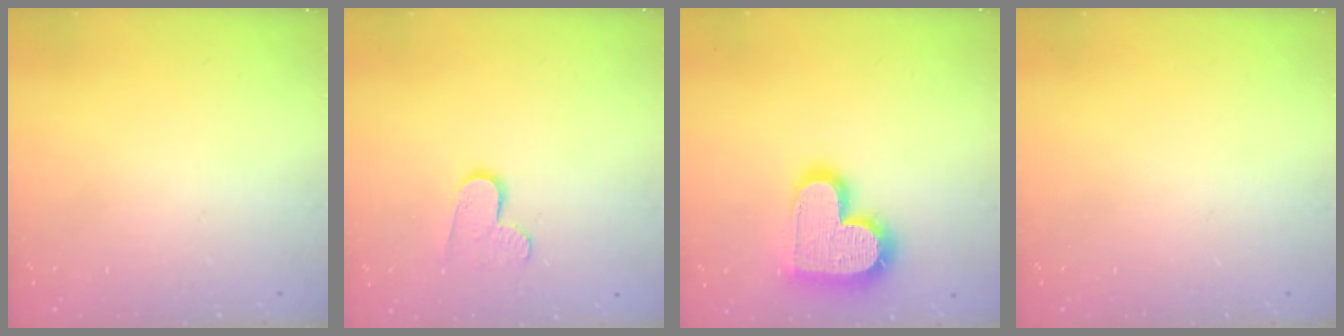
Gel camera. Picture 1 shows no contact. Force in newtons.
{"total": 7.8, "press": 7.7, "slide": 0.6}
{"total": 17.5, "press": 17.4, "slide": 1.3}
{"total": 0.0}